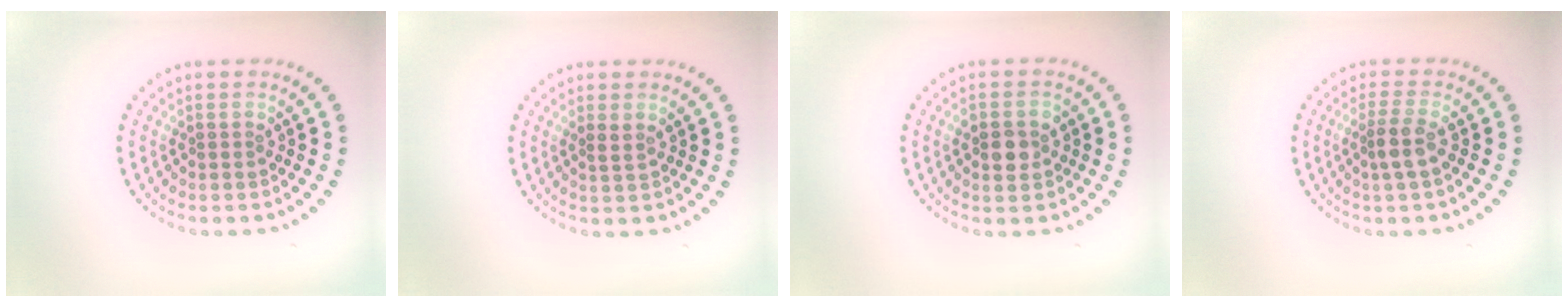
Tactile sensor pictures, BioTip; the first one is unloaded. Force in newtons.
{"total": 0.6, "press": 0.3, "slide": 0.5}
{"total": 2.5, "press": 2.5, "slide": 0.1}
{"total": 2.2, "press": 1.7, "slide": 1.3}